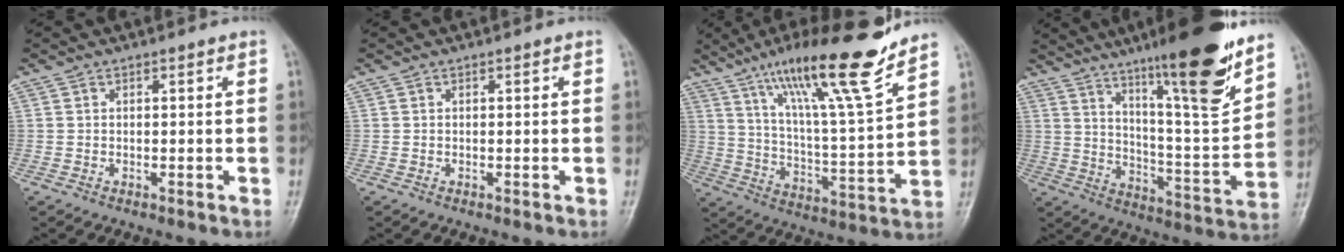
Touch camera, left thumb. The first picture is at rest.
{"total": 0.0}
{"total": 19.5, "force": [13.9, 1.6, 13.5], "torque": [-0.206, -0.071, 0.235]}
{"total": 20.5, "force": [13.9, 2.5, 14.9], "torque": [-0.201, -0.078, 0.226]}